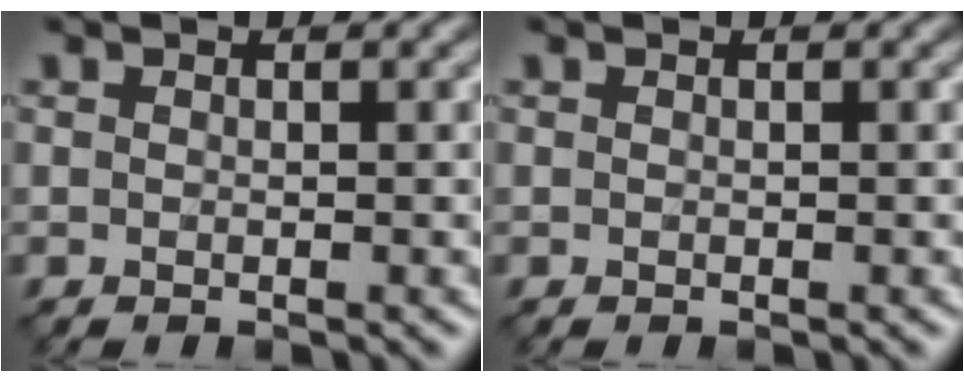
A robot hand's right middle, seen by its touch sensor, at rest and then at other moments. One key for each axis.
{"total": 0.0}